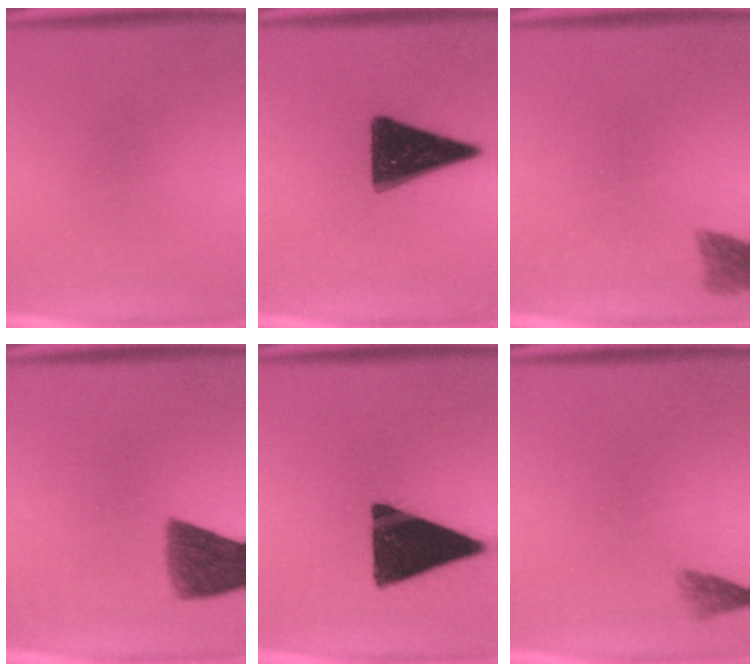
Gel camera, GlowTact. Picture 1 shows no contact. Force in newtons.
{"total": 15.2}
{"total": 2.8}
{"total": 8.2}
{"total": 17.1}
{"total": 1.5}